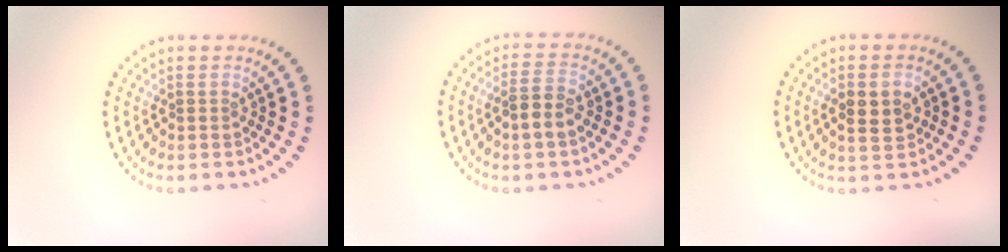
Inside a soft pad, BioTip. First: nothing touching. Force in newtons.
{"total": 2.7, "press": 2.7, "slide": 0.4}
{"total": 2.8, "press": 2.7, "slide": 0.3}